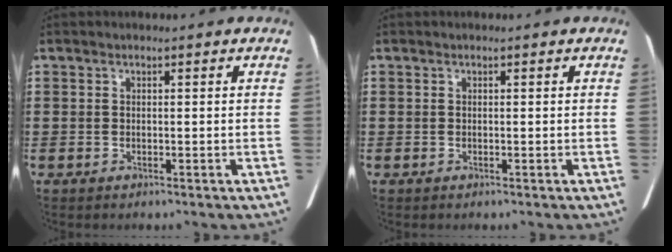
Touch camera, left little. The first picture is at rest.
{"total": 0.0}